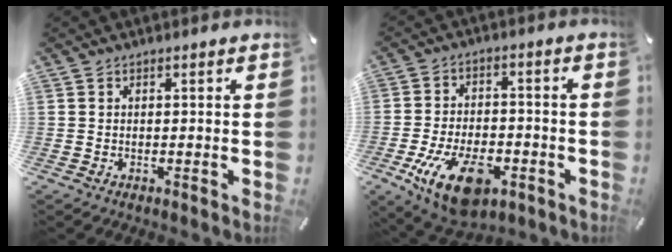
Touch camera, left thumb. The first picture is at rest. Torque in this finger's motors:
{"motor_torque": [0.54, 3.14, 1.22, 0.78, 0.42]}